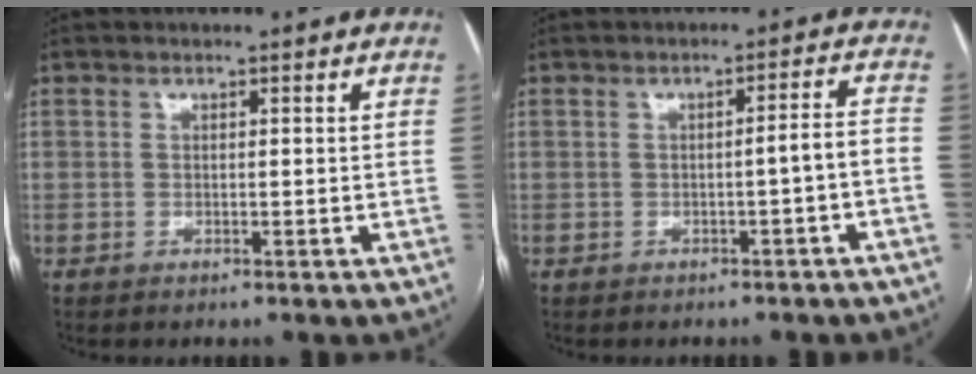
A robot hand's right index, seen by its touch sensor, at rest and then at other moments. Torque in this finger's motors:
{"motor_torque": [0.48, -0.15, 0.18, 0.04]}